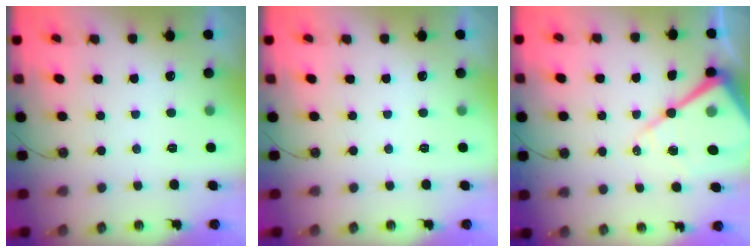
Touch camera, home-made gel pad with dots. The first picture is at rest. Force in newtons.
{"total": 0.0}
{"total": 16.4, "press": 16.3, "slide": 1.6}